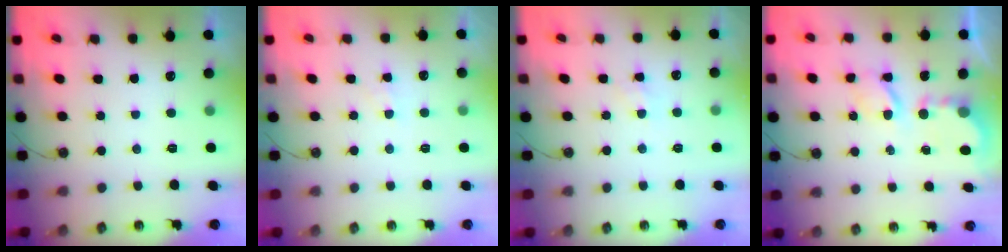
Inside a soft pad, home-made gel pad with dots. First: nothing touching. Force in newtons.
{"total": 4.0, "press": 4.0, "slide": 0.5}
{"total": 4.2, "press": 4.2, "slide": 0.6}
{"total": 5.7, "press": 5.7, "slide": 0.2}